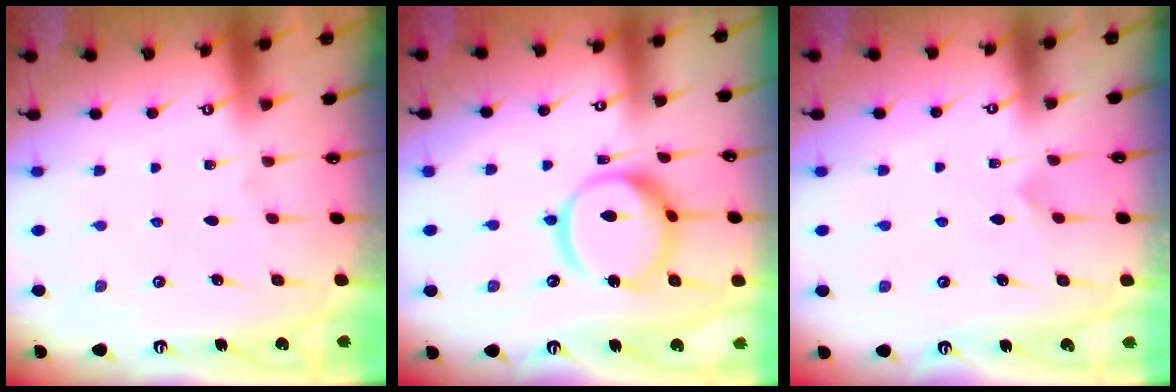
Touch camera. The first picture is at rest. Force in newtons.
{"total": 16.6, "press": 16.5, "slide": 1.6}
{"total": 3.4, "press": 3.4, "slide": 0.3}